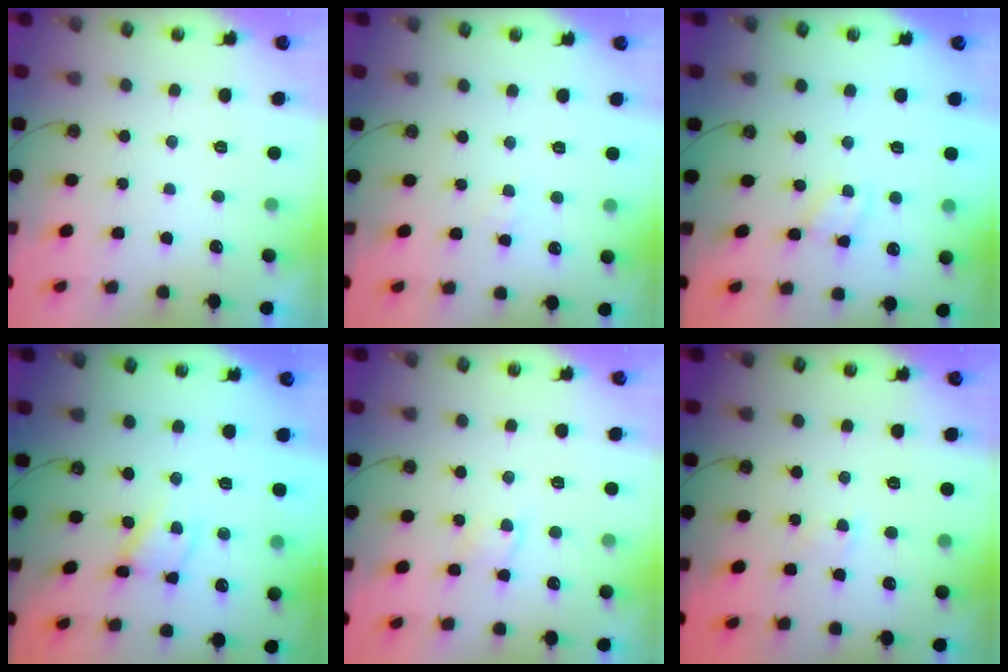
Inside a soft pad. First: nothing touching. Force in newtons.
{"total": 3.0, "press": 2.9, "slide": 0.5}
{"total": 1.7, "press": 1.7, "slide": 0.3}
{"total": 7.2, "press": 7.2, "slide": 0.5}
{"total": 4.3, "press": 4.2, "slide": 0.5}
{"total": 1.7, "press": 1.6, "slide": 0.3}